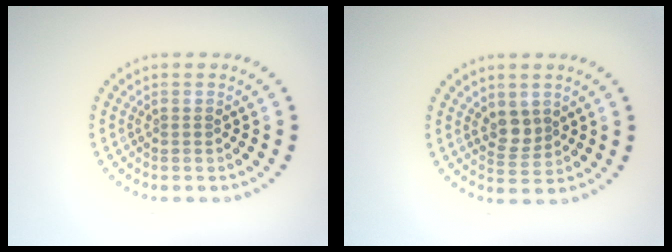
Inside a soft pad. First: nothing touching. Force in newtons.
{"total": 2.1, "press": 1.9, "slide": 1.0}